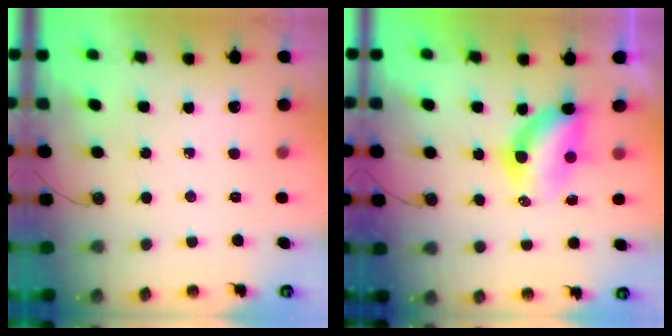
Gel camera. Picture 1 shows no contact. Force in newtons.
{"total": 7.9, "press": 6.9, "slide": 3.8}